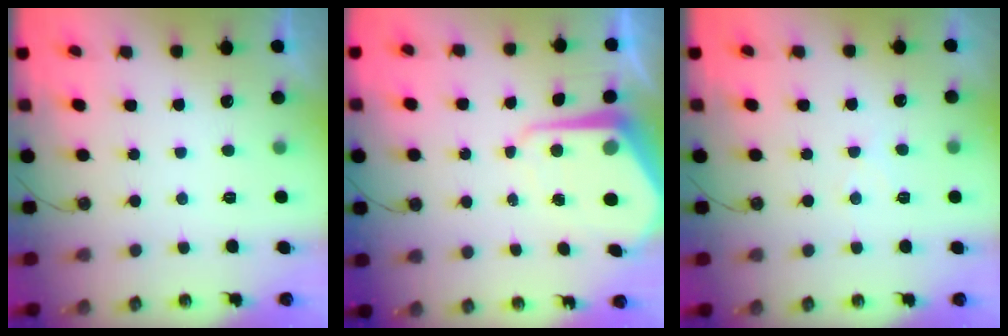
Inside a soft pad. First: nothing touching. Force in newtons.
{"total": 8.0, "press": 7.9, "slide": 0.6}
{"total": 4.6, "press": 4.6, "slide": 0.7}